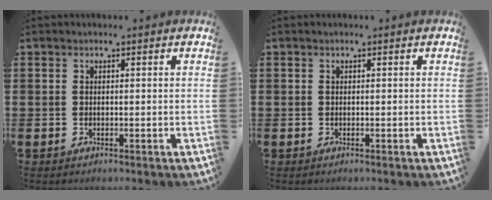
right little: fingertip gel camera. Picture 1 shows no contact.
{"total": 0.0}